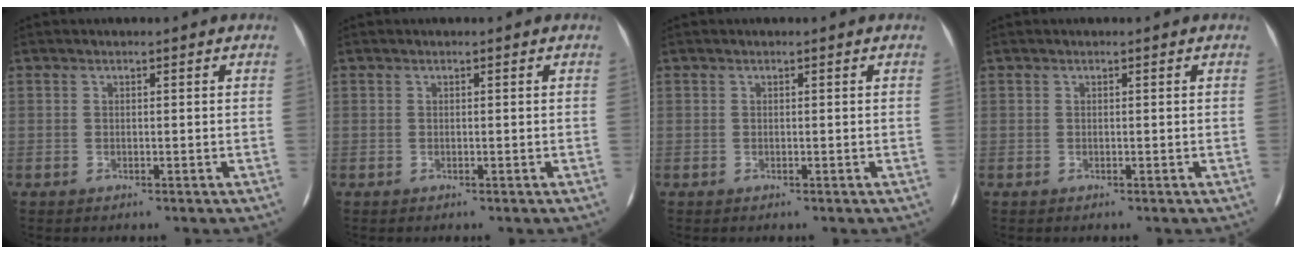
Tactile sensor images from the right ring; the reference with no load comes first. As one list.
[{"total": 0.0}, {"total": 0.0}, {"total": 0.0}]